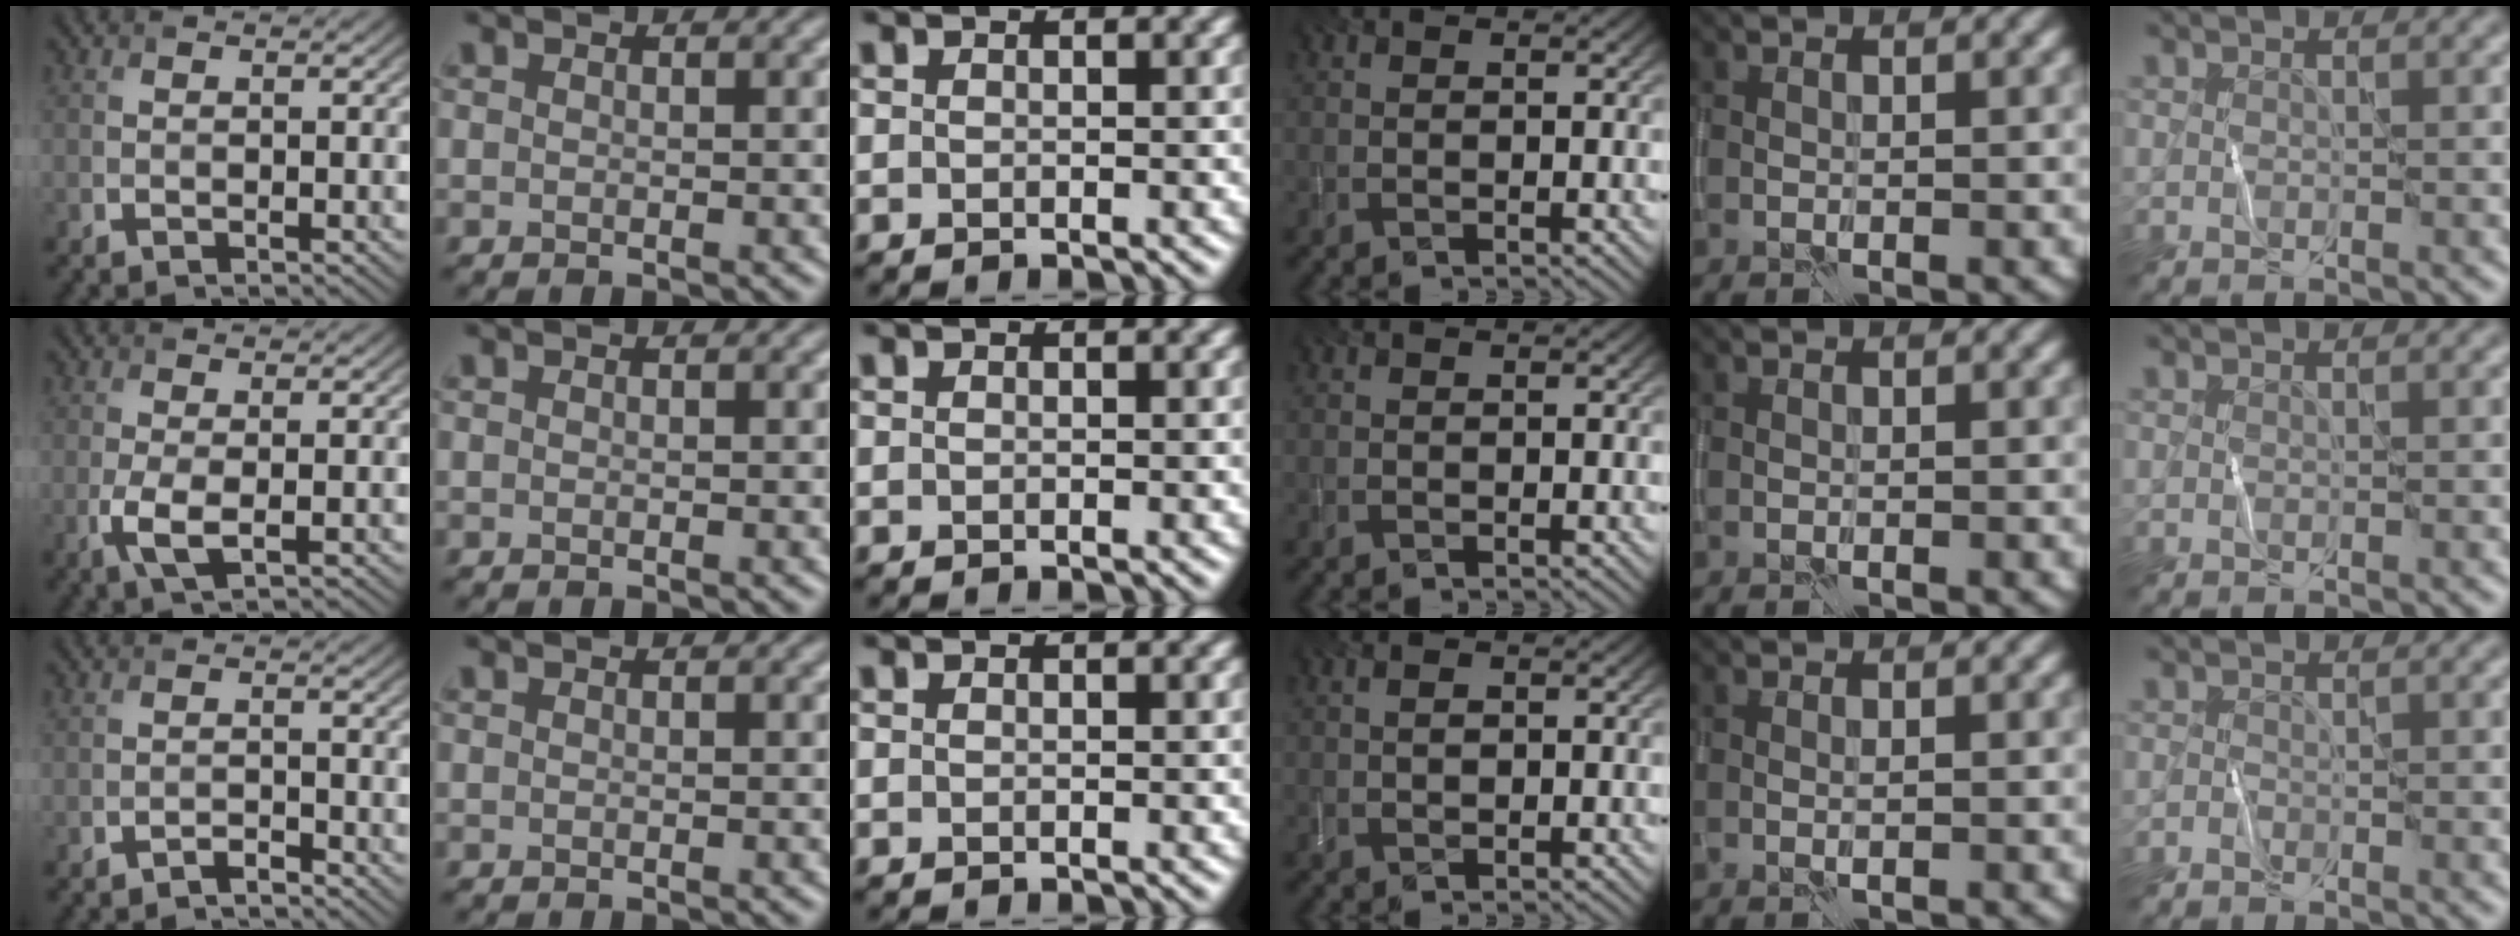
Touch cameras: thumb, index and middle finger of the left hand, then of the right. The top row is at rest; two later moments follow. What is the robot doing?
{"motion": "wipe", "object": "whiteboard"}